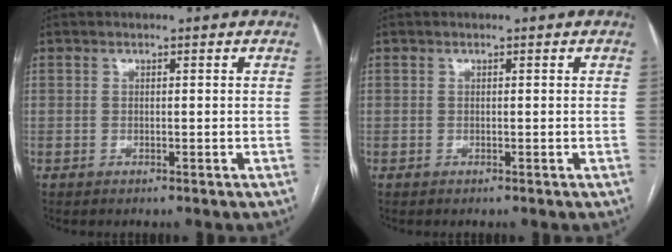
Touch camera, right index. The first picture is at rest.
{"total": 0.0}